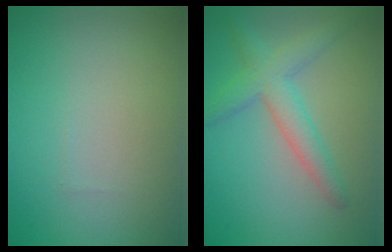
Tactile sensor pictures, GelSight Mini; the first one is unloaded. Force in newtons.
{"total": 3.9, "press": 3.9, "slide": 0.1}